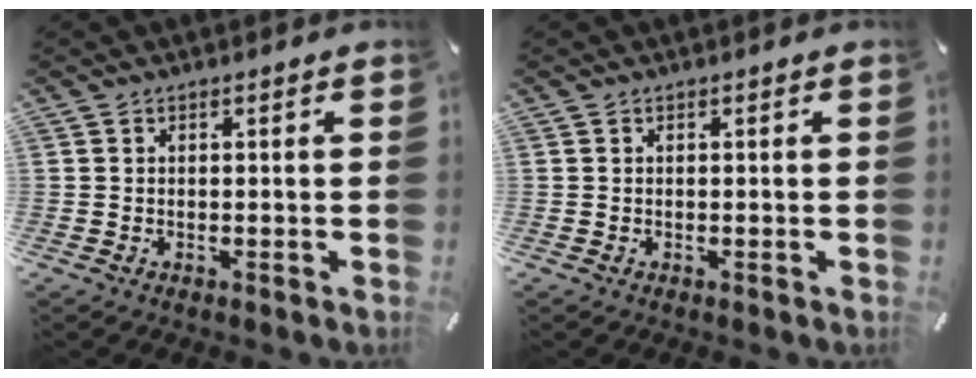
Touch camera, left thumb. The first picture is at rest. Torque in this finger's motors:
{"motor_torque": [-0.15, -0.12, 0.00, 0.00, 0.00]}